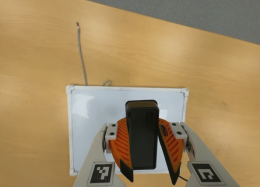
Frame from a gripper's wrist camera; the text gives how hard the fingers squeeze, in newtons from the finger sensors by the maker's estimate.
{"total": 8.4, "left": 8.4, "right": 8.4}